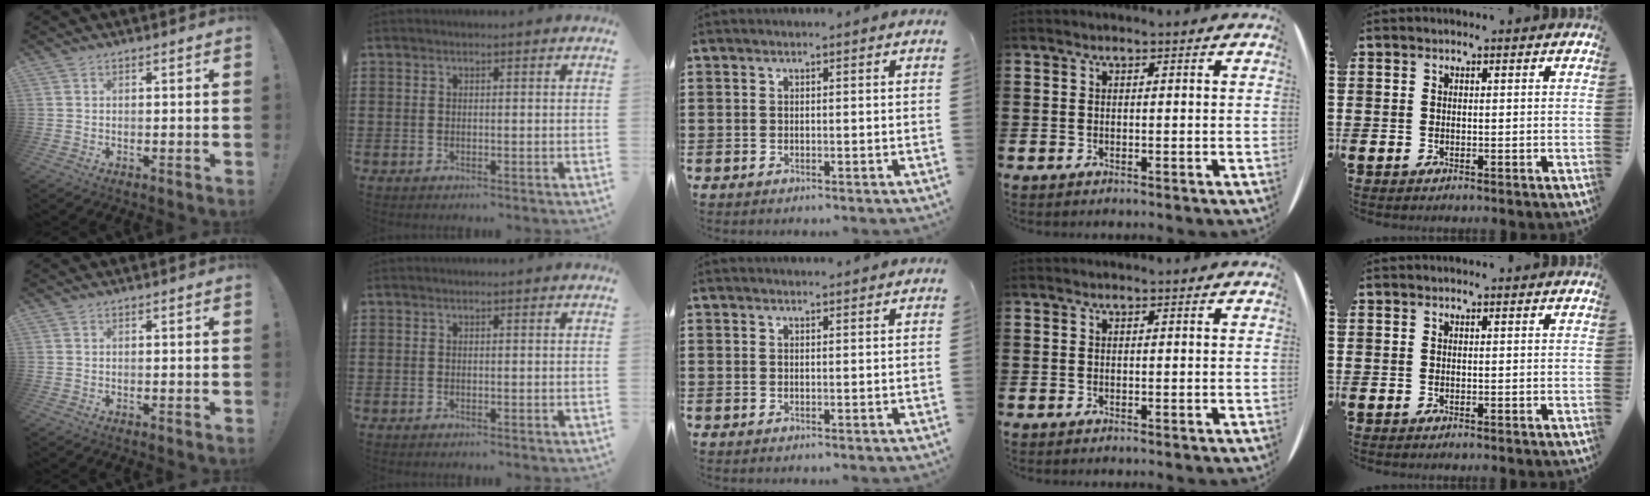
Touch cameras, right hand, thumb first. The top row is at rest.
{"middle": {"total": 0.9, "force": [0.9, 0.0, 0.2], "torque": [0.002, -0.004, 0.015]}}